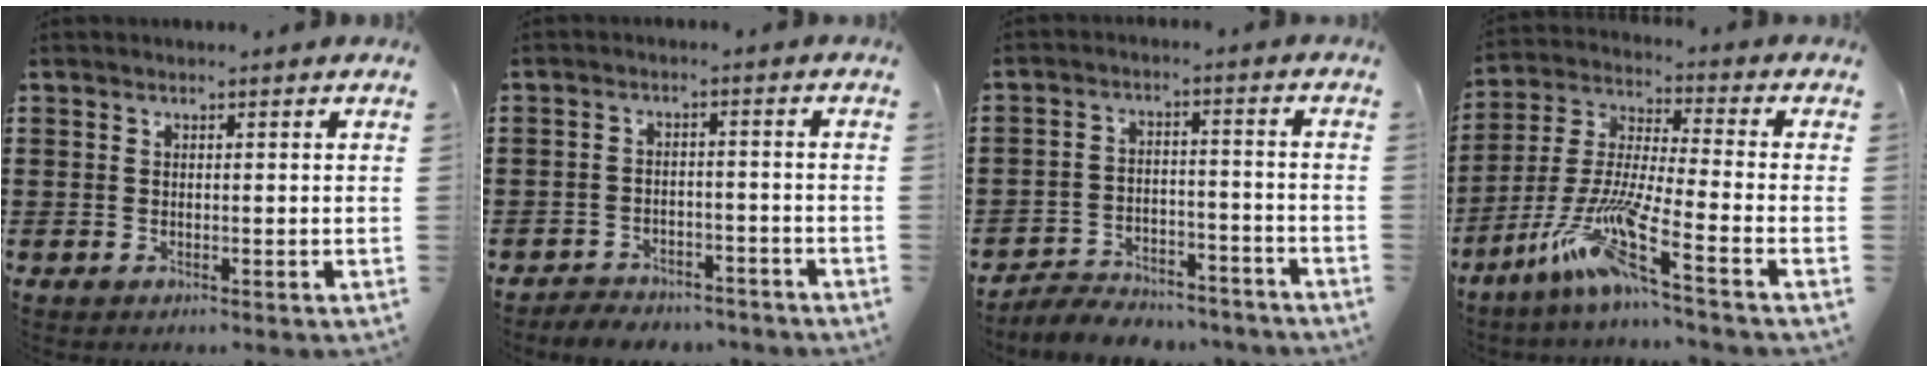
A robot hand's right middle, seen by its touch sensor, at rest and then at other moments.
{"total": 3.7, "force": [-3.6, 0.7, 0.0], "torque": [-0.006, 0.003, -0.077]}
{"total": 5.4, "force": [-5.3, 0.9, 0.5], "torque": [-0.007, 0.015, -0.108]}
{"total": 11.0, "force": [-7.4, 0.3, 8.2], "torque": [-0.193, -0.024, -0.156]}